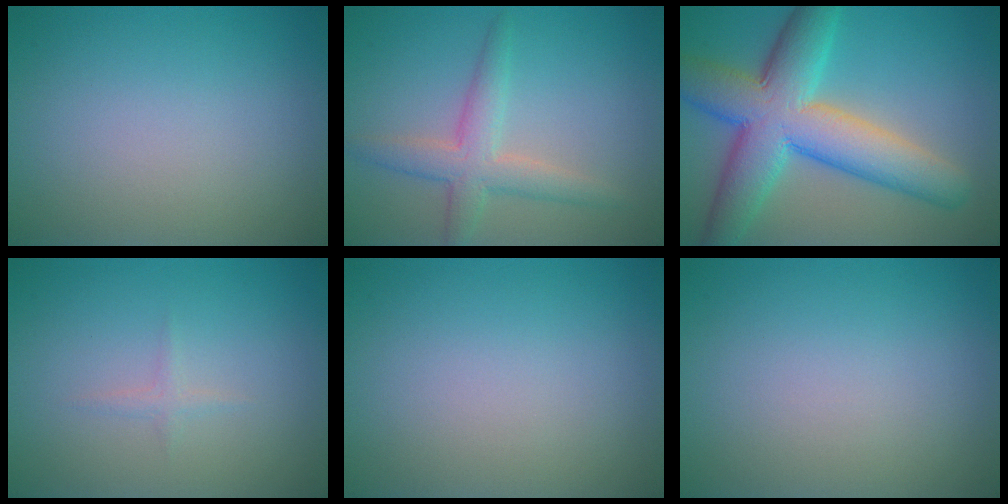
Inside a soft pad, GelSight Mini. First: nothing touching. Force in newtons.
{"total": 3.6, "press": 3.6, "slide": 0.1}
{"total": 10.6, "press": 10.6, "slide": 0.4}
{"total": 0.7, "press": 0.7, "slide": 0.1}
{"total": 0.0}
{"total": 0.0}